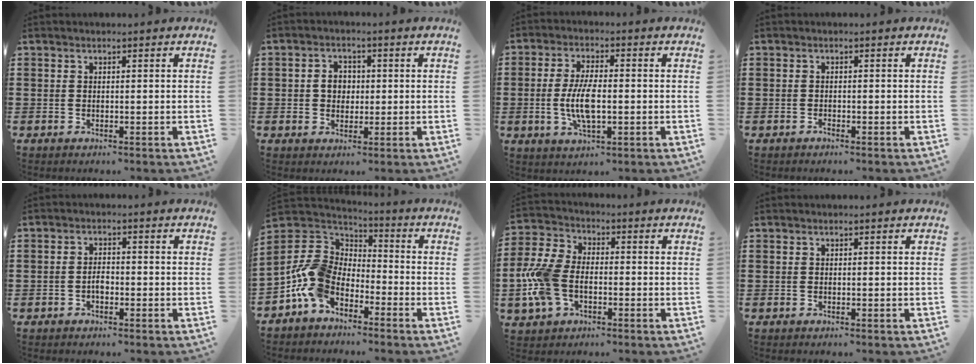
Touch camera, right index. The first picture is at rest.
{"total": 2.9, "force": [0.0, 2.4, 1.6], "torque": [-0.037, 0.010, -0.002]}
{"total": 6.8, "force": [-0.8, 2.5, 6.2], "torque": [-0.142, -0.007, -0.022]}
{"total": 0.6, "force": [-0.6, 0.0, 0.0], "torque": [-0.002, 0.000, -0.013]}
{"total": 1.6, "force": [-0.6, 1.0, 1.0], "torque": [-0.019, 0.003, -0.012]}
{"total": 8.8, "force": [-3.8, 6.4, 4.5], "torque": [-0.141, -0.002, -0.084]}
{"total": 8.3, "force": [-1.9, 5.4, 6.0], "torque": [-0.160, 0.001, -0.041]}
{"total": 0.0}